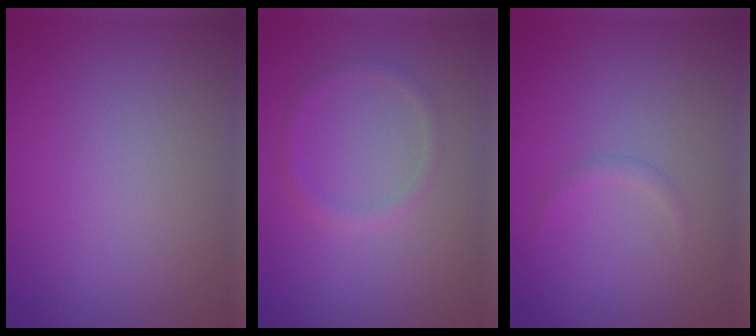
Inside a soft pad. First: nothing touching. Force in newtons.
{"total": 1.3, "press": 1.3, "slide": 0.1}
{"total": 0.7, "press": 0.7, "slide": 0.0}